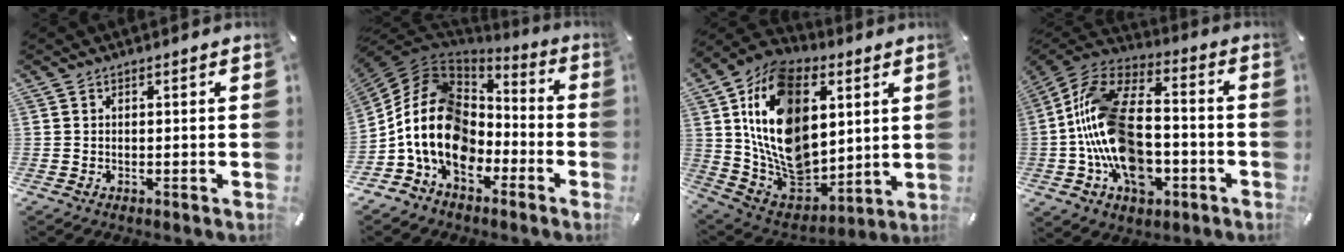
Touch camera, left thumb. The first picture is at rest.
{"total": 18.1, "force": [-4.1, 13.8, 11.0], "torque": [-0.249, 0.012, -0.076]}
{"total": 23.1, "force": [5.6, 16.6, 15.0], "torque": [-0.294, -0.036, 0.098]}
{"total": 21.5, "force": [-5.1, 13.8, 15.6], "torque": [-0.321, 0.037, -0.086]}